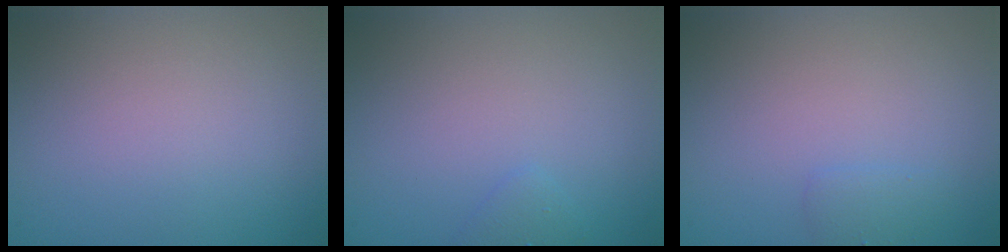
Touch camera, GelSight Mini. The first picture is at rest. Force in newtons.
{"total": 0.9, "press": 0.9, "slide": 0.0}
{"total": 1.0, "press": 0.9, "slide": 0.1}